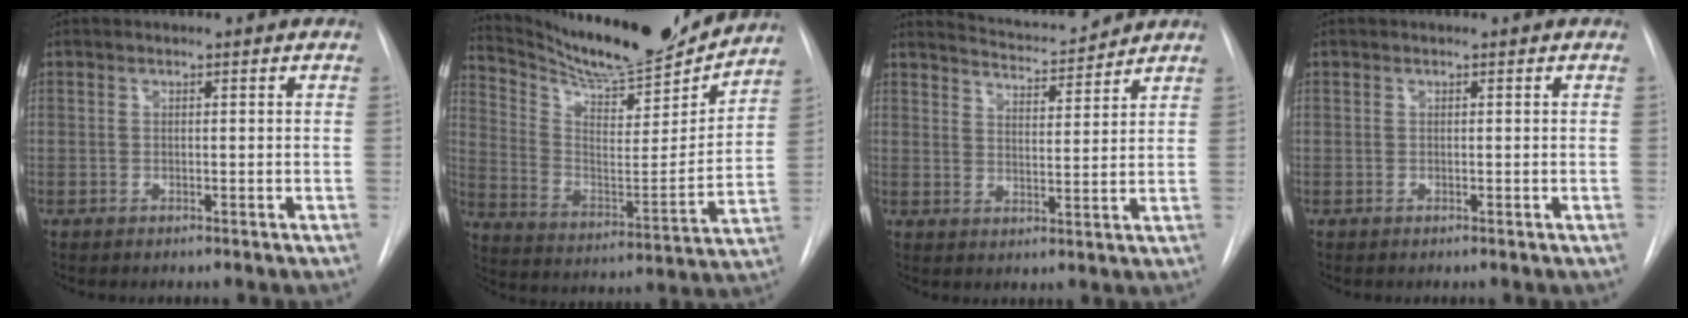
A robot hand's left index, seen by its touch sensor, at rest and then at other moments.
{"total": 20.4, "force": [19.1, 2.5, 6.7], "torque": [-0.130, -0.044, 0.296]}
{"total": 8.2, "force": [8.1, 0.2, 1.2], "torque": [-0.031, 0.000, 0.130]}
{"total": 0.0}